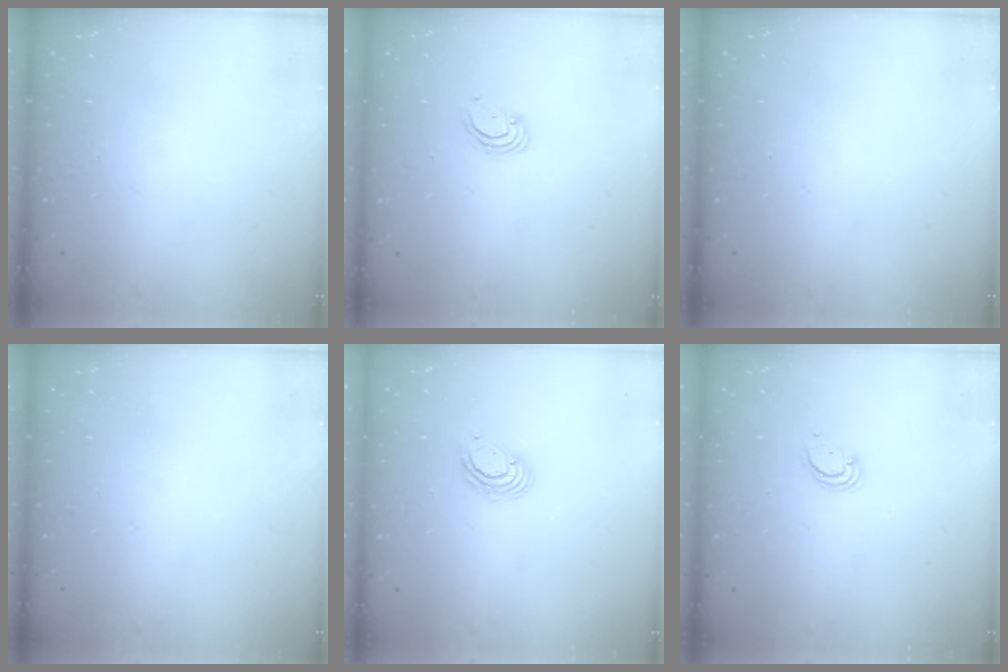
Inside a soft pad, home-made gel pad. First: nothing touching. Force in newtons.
{"total": 2.5, "press": 2.5, "slide": 0.2}
{"total": 0.0}
{"total": 0.0}
{"total": 4.9, "press": 4.8, "slide": 0.2}
{"total": 2.8, "press": 2.8, "slide": 0.2}